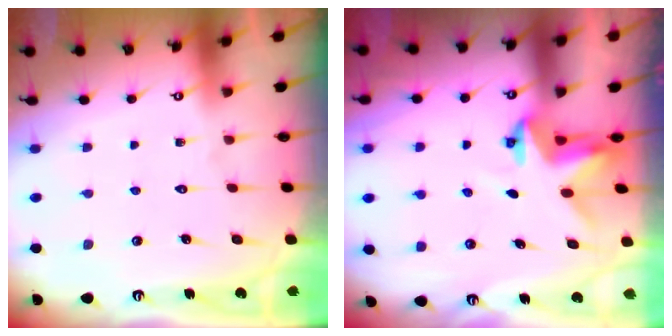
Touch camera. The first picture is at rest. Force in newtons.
{"total": 3.4, "press": 3.4, "slide": 0.2}